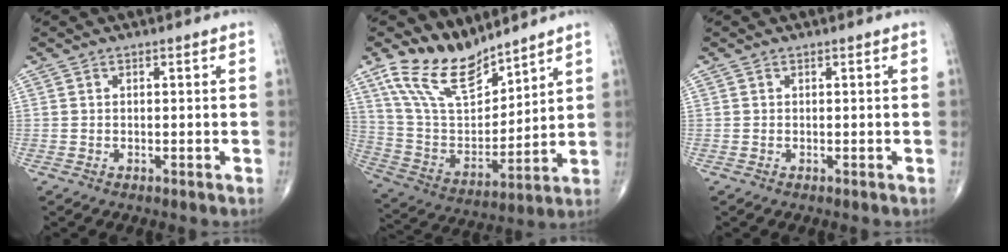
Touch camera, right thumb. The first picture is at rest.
{"total": 14.9, "force": [11.7, 6.1, 7.0], "torque": [-0.107, -0.064, 0.238]}
{"total": 0.0}